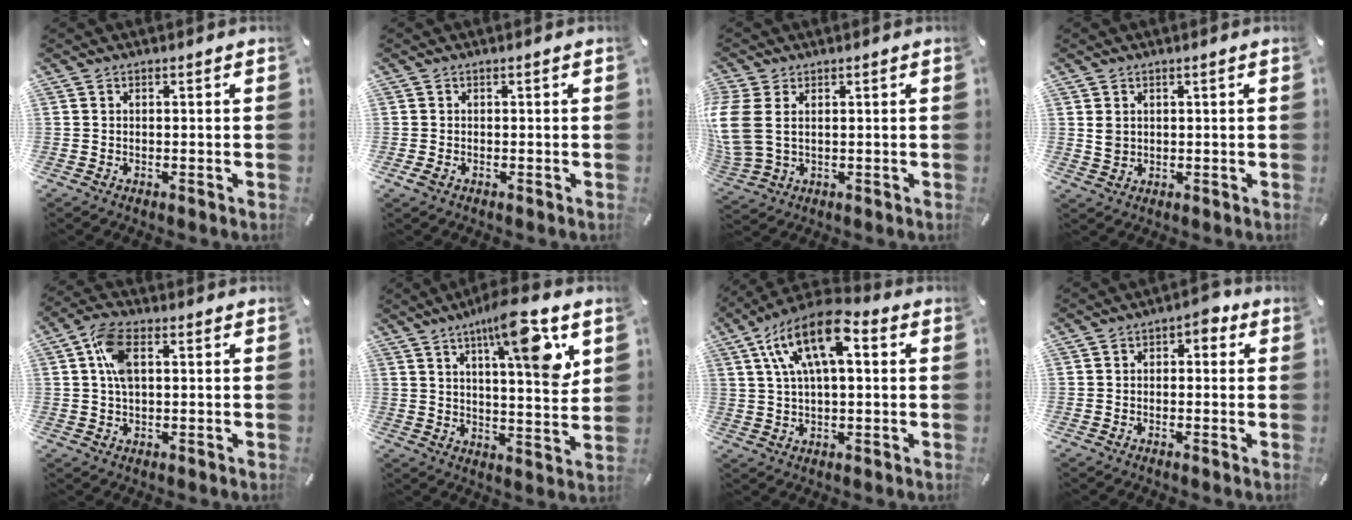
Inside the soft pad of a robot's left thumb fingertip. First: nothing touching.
{"total": 1.0, "force": [-0.3, 0.9, 0.4], "torque": [-0.005, 0.004, -0.006]}
{"total": 7.5, "force": [1.8, 5.2, 5.0], "torque": [-0.129, -0.001, 0.036]}
{"total": 2.4, "force": [1.0, 2.0, 0.9], "torque": [-0.013, -0.001, 0.018]}
{"total": 7.3, "force": [1.5, 4.0, 5.9], "torque": [-0.126, 0.005, 0.022]}
{"total": 14.6, "force": [7.7, 3.2, 12.0], "torque": [-0.179, -0.037, 0.116]}
{"total": 15.2, "force": [4.8, 7.4, 12.3], "torque": [-0.242, -0.005, 0.083]}
{"total": 2.9, "force": [-0.6, 2.1, 1.9], "torque": [-0.031, 0.013, -0.017]}